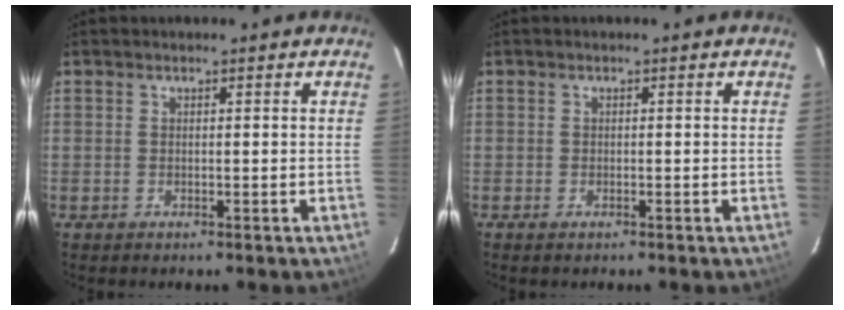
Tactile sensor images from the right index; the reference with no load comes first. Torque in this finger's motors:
{"motor_torque": [0.08, 0.12, 0.09, 0.00]}